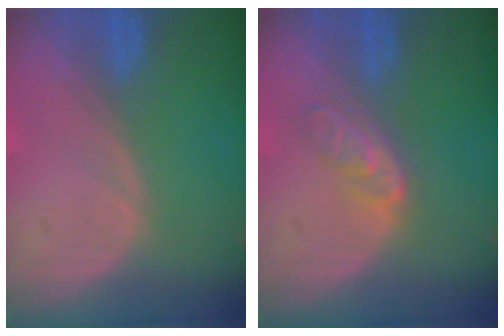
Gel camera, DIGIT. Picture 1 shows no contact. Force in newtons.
{"total": 4.7, "press": 3.9, "slide": 2.5}